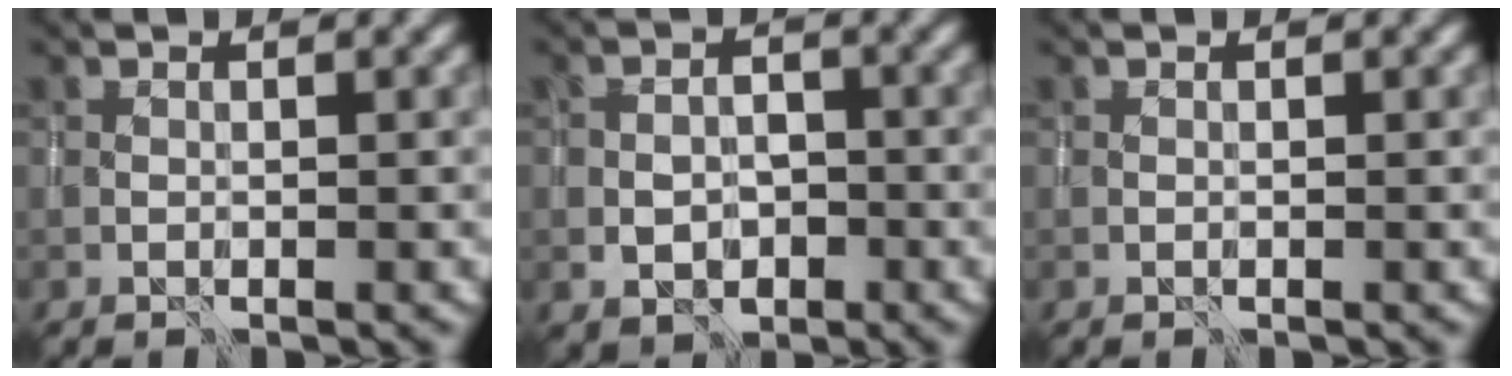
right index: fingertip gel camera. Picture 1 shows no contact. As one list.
[{"total": 2.8, "force": [-1.0, 2.1, 1.5], "torque": [-0.022, 0.002, -0.017]}, {"total": 0.0}]